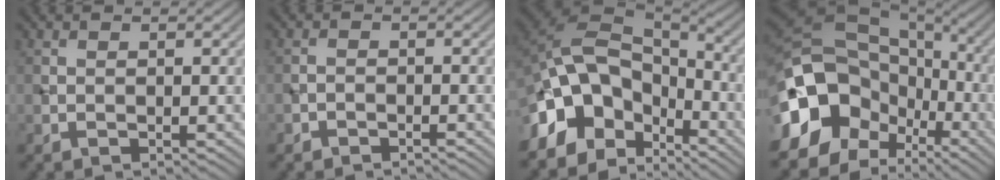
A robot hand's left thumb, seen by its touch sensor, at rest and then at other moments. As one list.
[{"total": 1.3, "force": [-1.2, 0.5, 0.3], "torque": [-0.003, 0.001, -0.025]}, {"total": 16.6, "force": [-5.0, 10.9, 11.5], "torque": [-0.237, -0.006, -0.077]}, {"total": 21.4, "force": [-6.6, 17.0, 11.1], "torque": [-0.237, -0.029, -0.119]}]